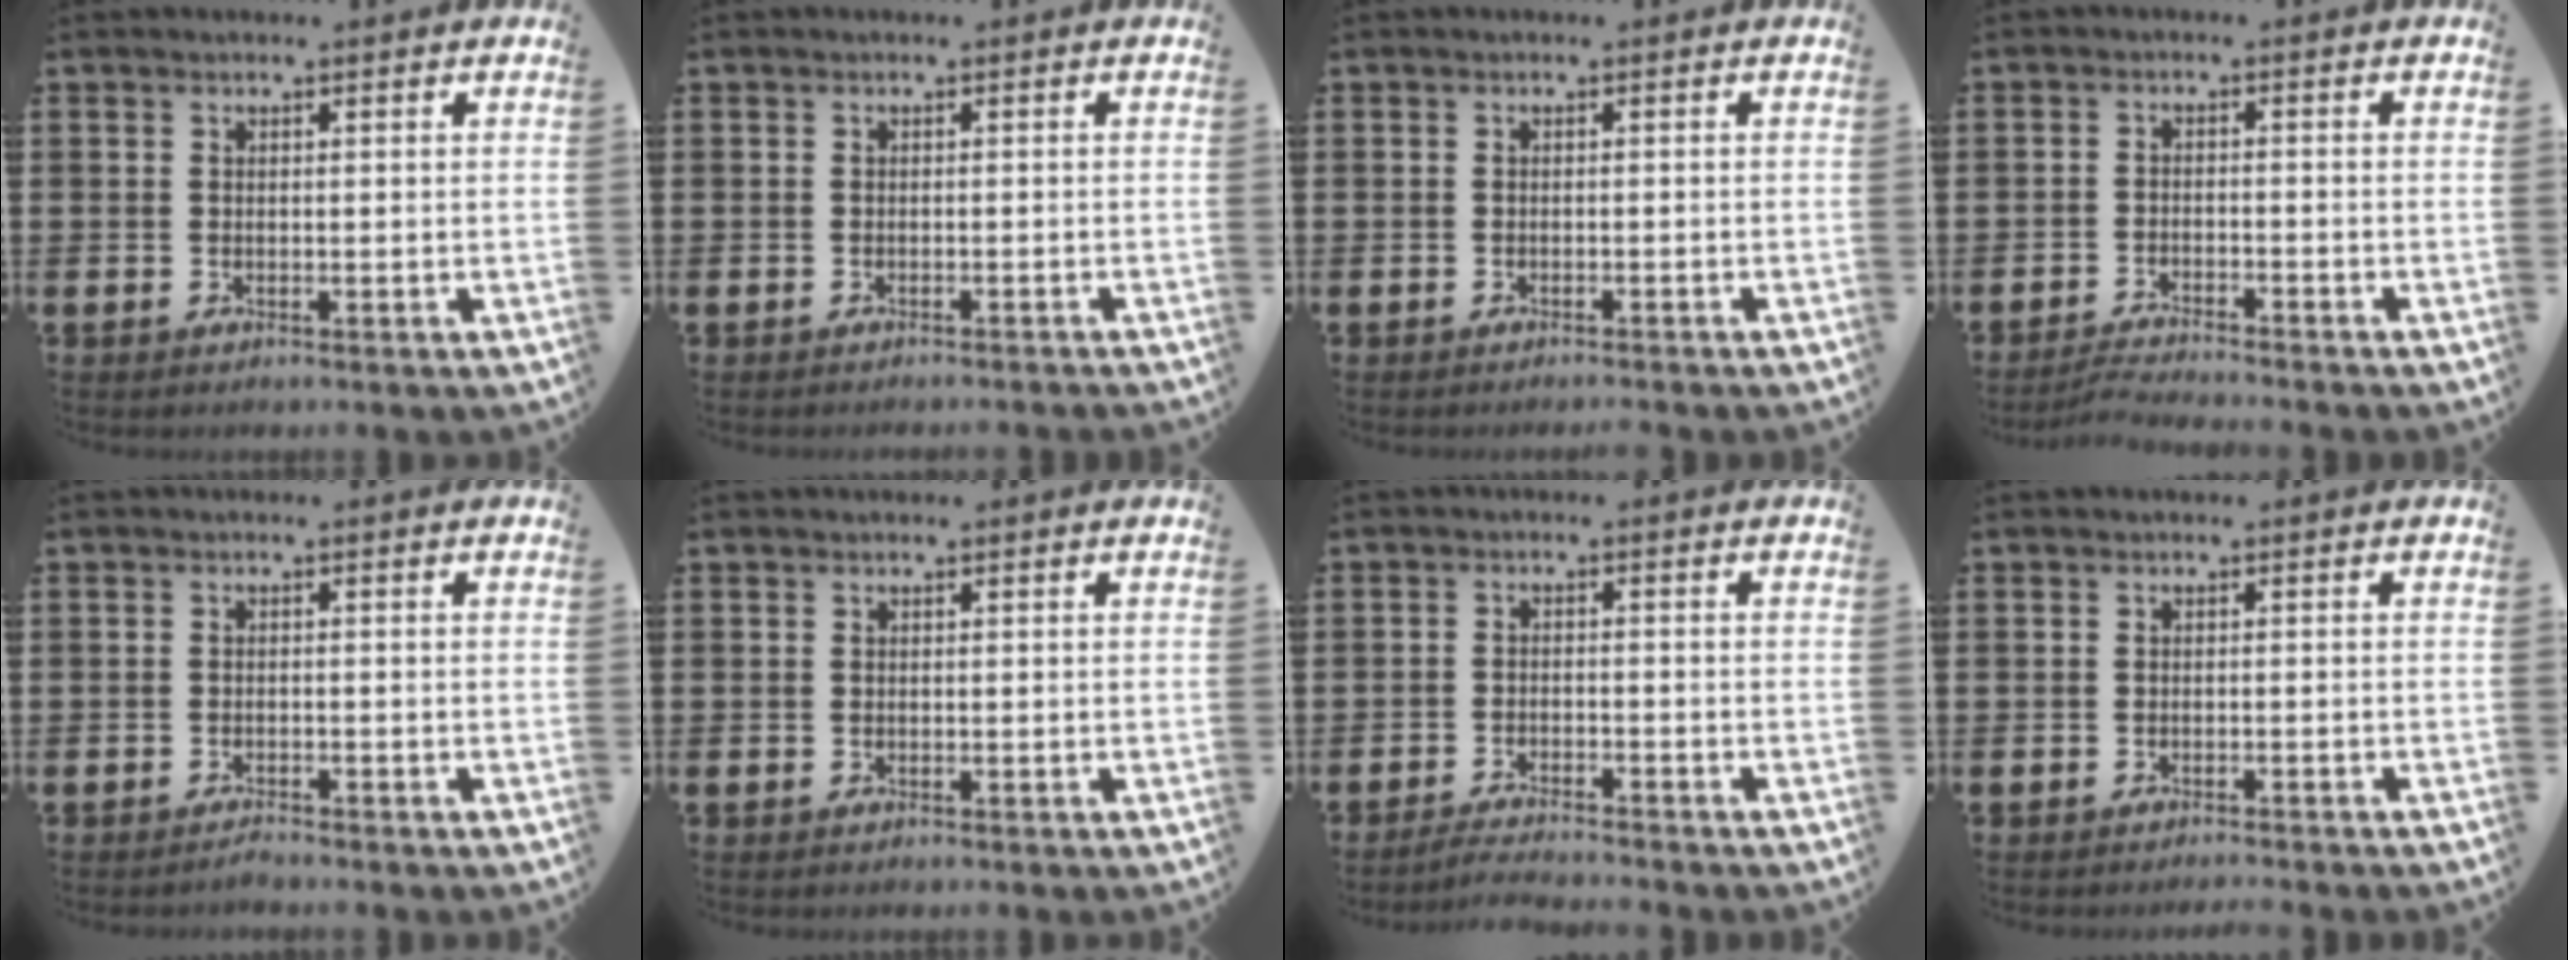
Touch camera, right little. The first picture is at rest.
{"total": 0.5, "force": [-0.5, -0.1, 0.1], "torque": [0.000, 0.000, -0.011]}
{"total": 0.6, "force": [-0.6, -0.2, 0.0], "torque": [0.001, -0.001, -0.012]}
{"total": 2.5, "force": [-2.4, -0.2, 0.5], "torque": [-0.008, 0.005, -0.049]}
{"total": 0.9, "force": [-0.9, 0.0, 0.1], "torque": [-0.005, -0.002, -0.018]}
{"total": 0.0}
{"total": 2.2, "force": [-2.2, -0.3, 0.2], "torque": [-0.005, 0.003, -0.045]}
{"total": 0.9, "force": [-0.8, -0.2, 0.1], "torque": [-0.001, -0.001, -0.017]}